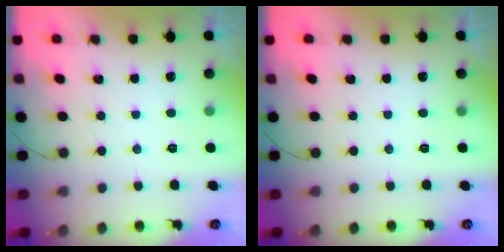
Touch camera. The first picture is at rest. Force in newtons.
{"total": 0.0}